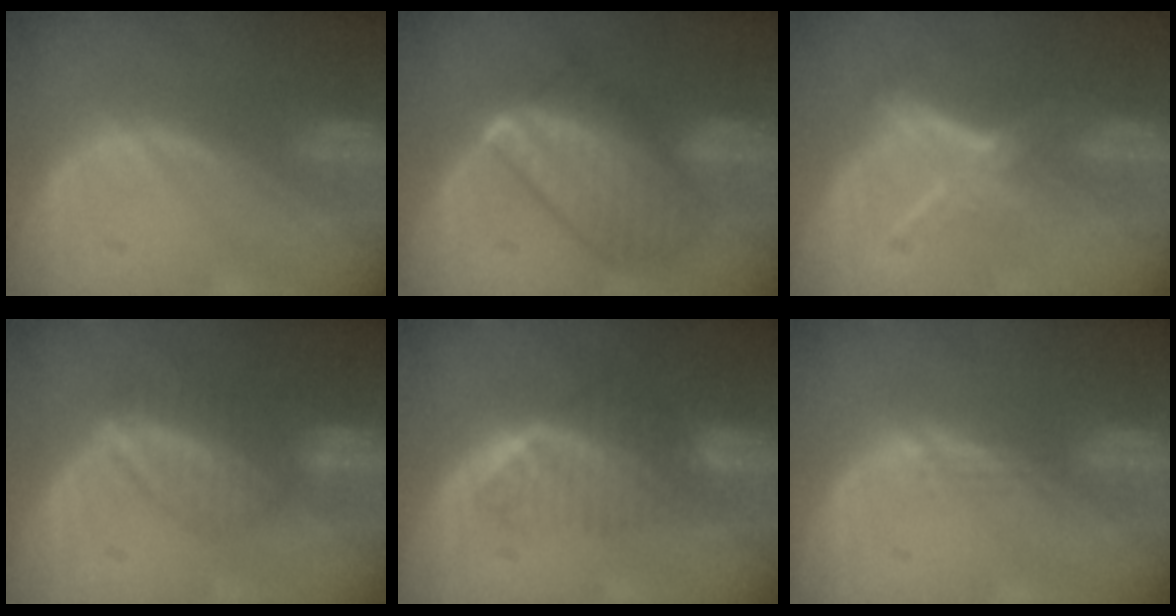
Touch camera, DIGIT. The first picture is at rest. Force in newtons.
{"total": 10.1, "press": 10.1, "slide": 0.7}
{"total": 6.0, "press": 5.1, "slide": 3.2}
{"total": 6.6, "press": 5.9, "slide": 3.1}
{"total": 6.5, "press": 5.5, "slide": 3.4}
{"total": 1.5, "press": 1.0, "slide": 1.0}